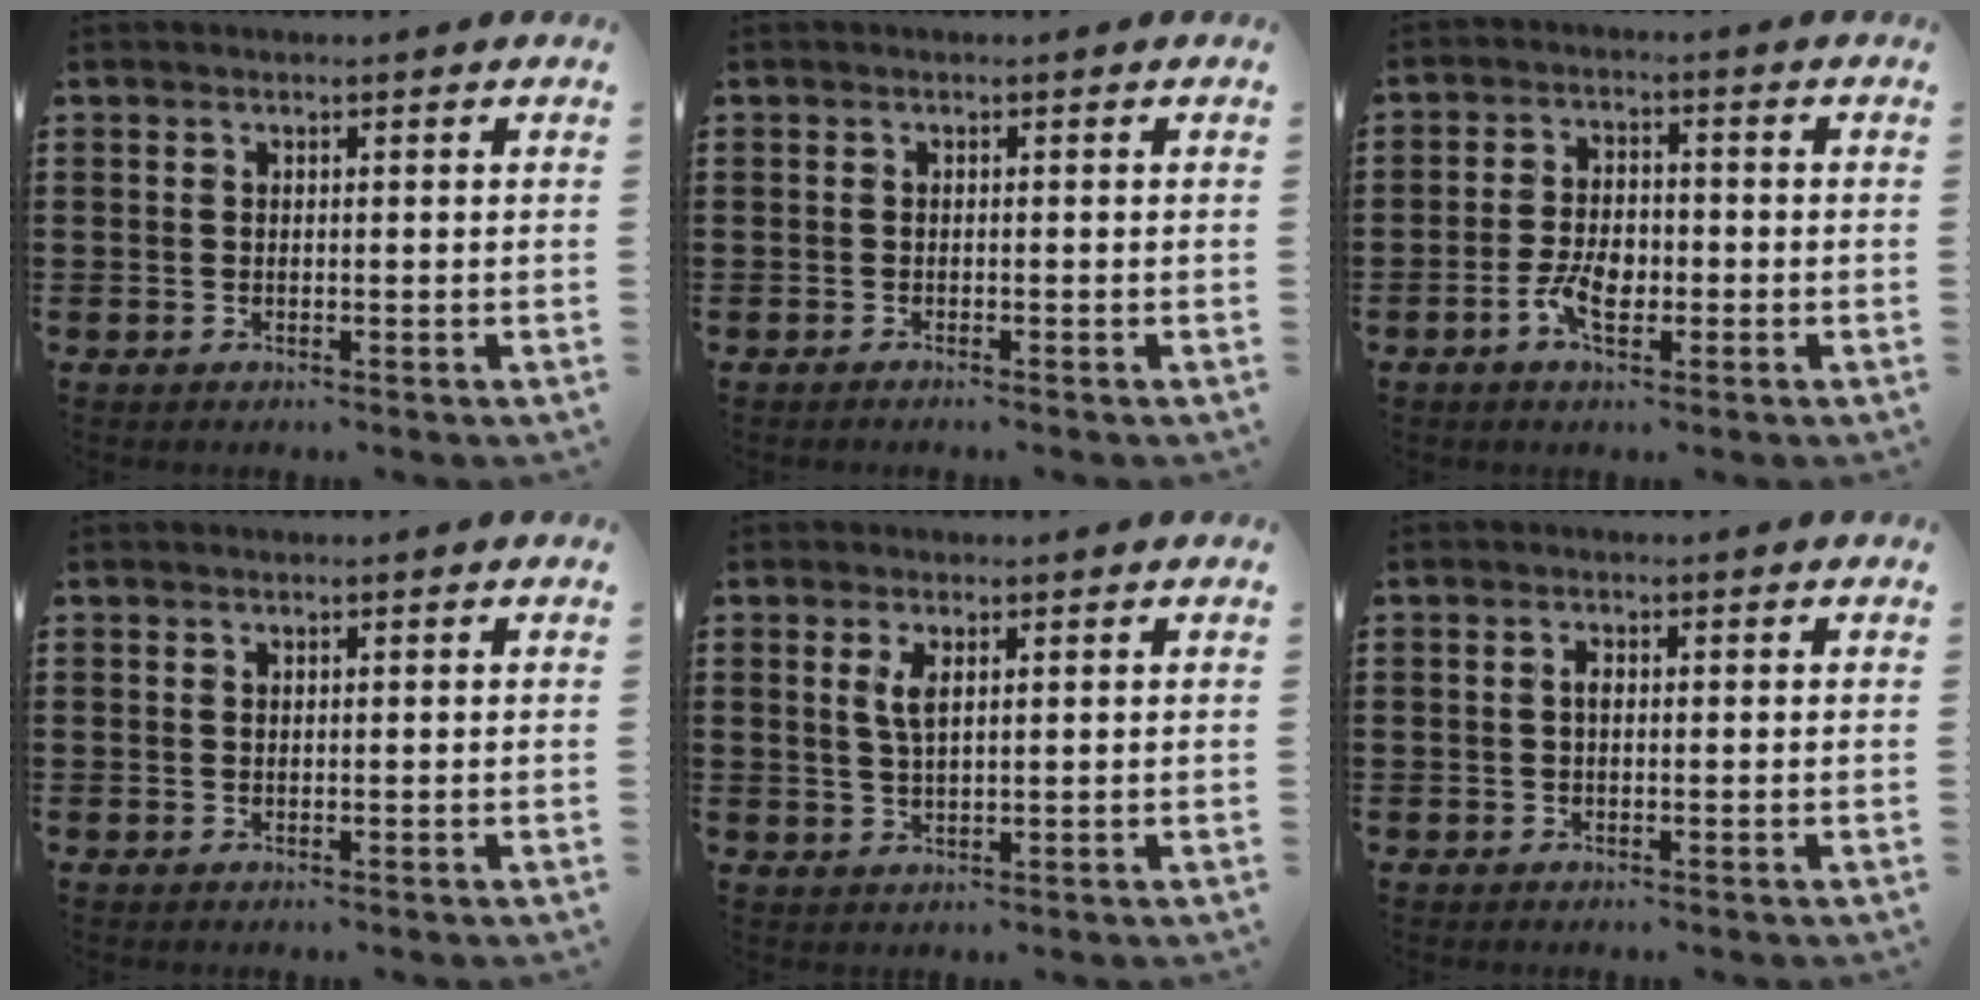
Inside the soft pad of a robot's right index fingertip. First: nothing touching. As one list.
[{"total": 0.8, "force": [-0.8, -0.2, 0.1], "torque": [-0.003, -0.004, -0.015]}, {"total": 5.3, "force": [-1.8, 3.0, 4.0], "torque": [-0.081, 0.006, -0.035]}, {"total": 0.0}, {"total": 2.8, "force": [1.1, 0.9, 2.5], "torque": [-0.052, 0.004, 0.017]}, {"total": 1.2, "force": [-0.1, 0.5, 1.1], "torque": [-0.020, 0.001, -0.003]}]